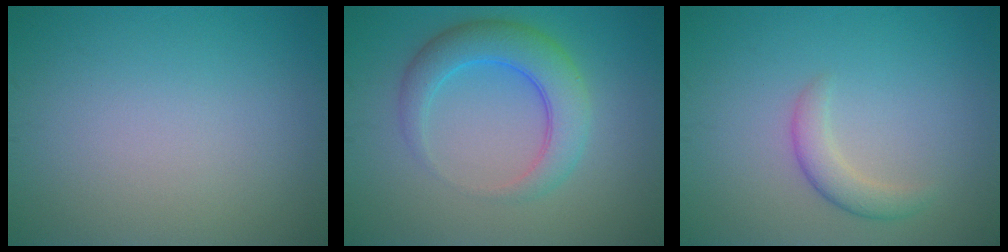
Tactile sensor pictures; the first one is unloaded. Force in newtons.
{"total": 5.1, "press": 5.1, "slide": 0.2}
{"total": 2.2, "press": 2.2, "slide": 0.1}